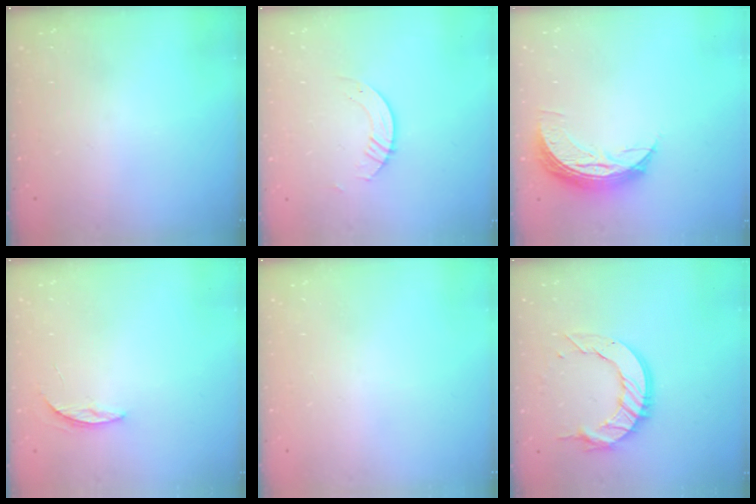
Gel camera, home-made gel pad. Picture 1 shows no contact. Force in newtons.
{"total": 2.2, "press": 2.2, "slide": 0.2}
{"total": 7.6, "press": 7.6, "slide": 0.7}
{"total": 4.5, "press": 4.4, "slide": 0.4}
{"total": 0.0}
{"total": 12.5, "press": 12.4, "slide": 0.9}